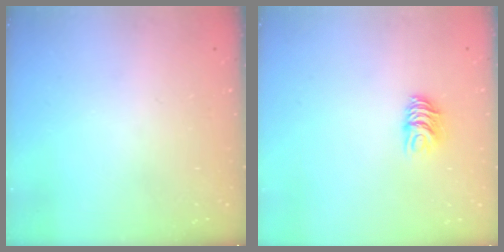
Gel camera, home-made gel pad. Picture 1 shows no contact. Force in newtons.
{"total": 6.2, "press": 6.2, "slide": 0.5}